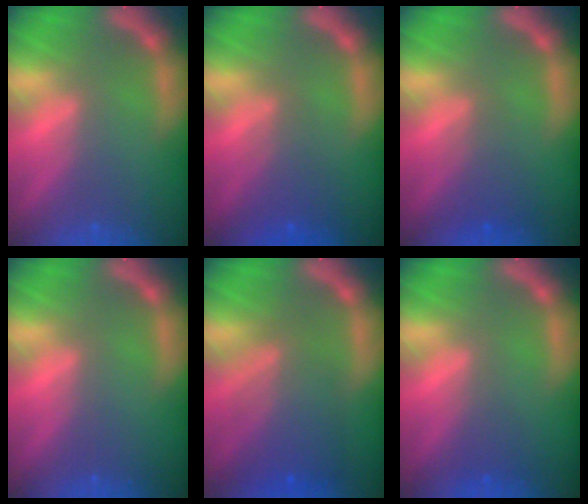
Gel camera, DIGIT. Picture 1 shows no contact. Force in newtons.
{"total": 3.0}
{"total": 2.4}
{"total": 0.0}
{"total": 6.6}
{"total": 1.5}